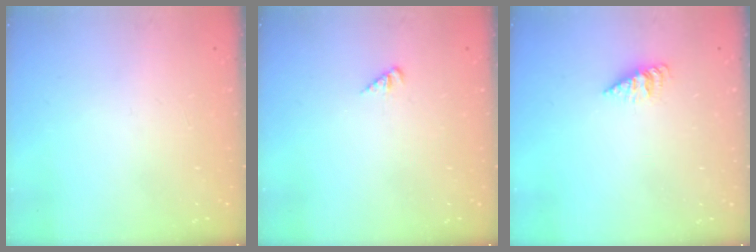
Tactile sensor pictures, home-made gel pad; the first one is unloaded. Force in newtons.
{"total": 1.8, "press": 1.8, "slide": 0.3}
{"total": 2.5, "press": 2.4, "slide": 0.4}